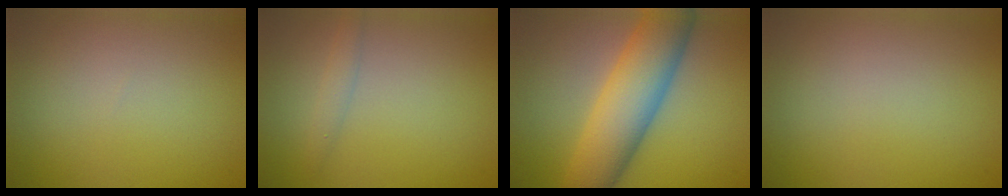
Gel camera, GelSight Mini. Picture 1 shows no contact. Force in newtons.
{"total": 1.2, "press": 1.2, "slide": 0.1}
{"total": 9.0, "press": 9.0, "slide": 0.3}
{"total": 0.0}